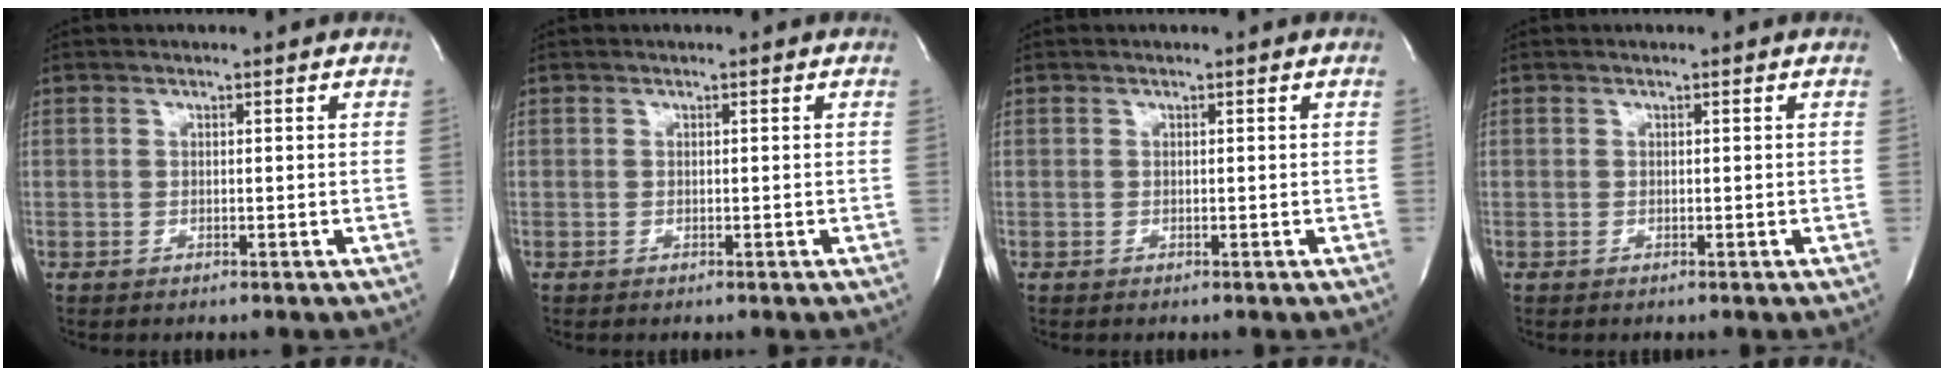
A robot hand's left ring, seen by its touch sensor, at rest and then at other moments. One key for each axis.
{"total": 0.0}
{"total": 0.0}
{"total": 0.0}